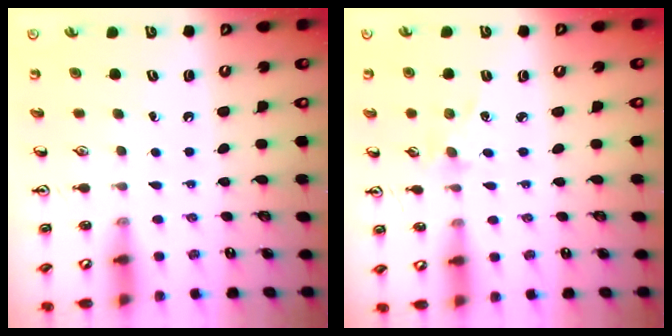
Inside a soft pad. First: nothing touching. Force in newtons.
{"total": 2.1, "press": 2.0, "slide": 0.4}